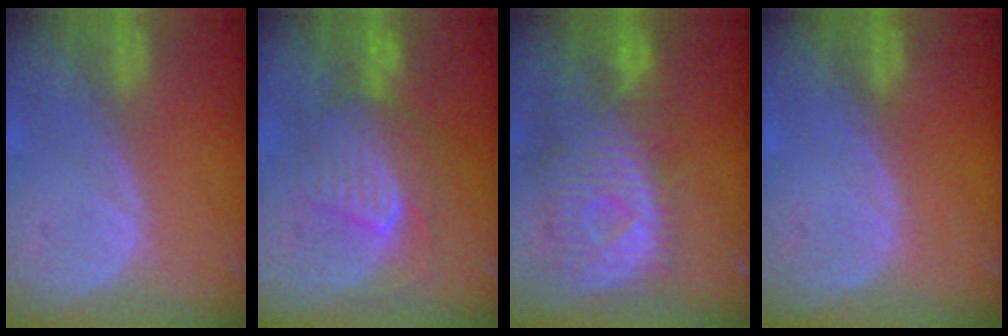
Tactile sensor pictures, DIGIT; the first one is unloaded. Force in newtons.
{"total": 8.0, "press": 8.0, "slide": 0.7}
{"total": 11.4, "press": 9.8, "slide": 5.8}
{"total": 0.0}